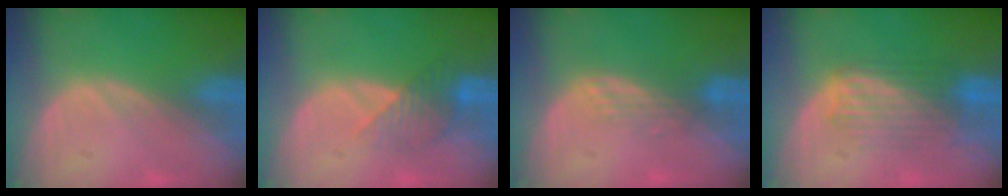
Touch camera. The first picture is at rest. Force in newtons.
{"total": 3.9, "press": 3.8, "slide": 0.8}
{"total": 3.0, "press": 2.5, "slide": 1.7}
{"total": 5.6, "press": 5.6, "slide": 0.4}